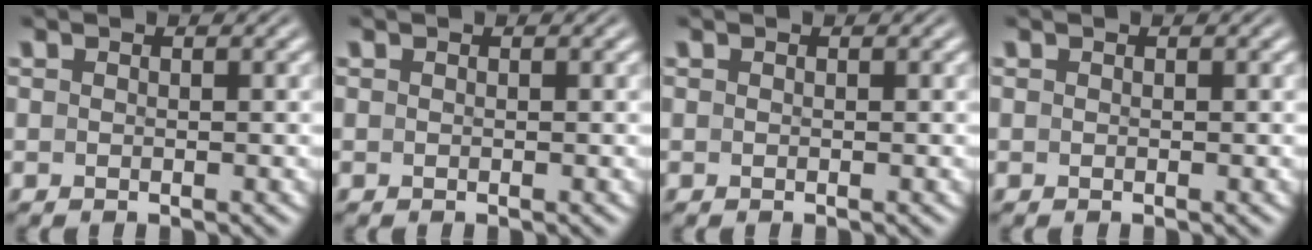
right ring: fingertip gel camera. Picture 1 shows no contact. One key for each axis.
{"total": 0.0}
{"total": 0.0}
{"total": 0.0}